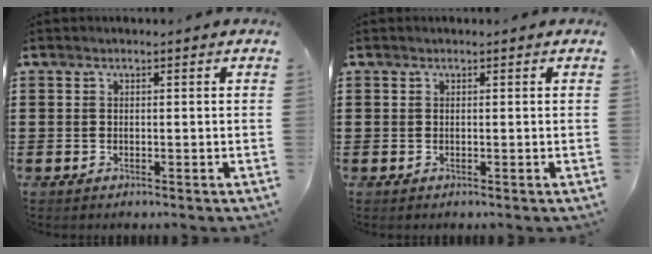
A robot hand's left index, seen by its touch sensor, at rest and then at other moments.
{"total": 0.0}